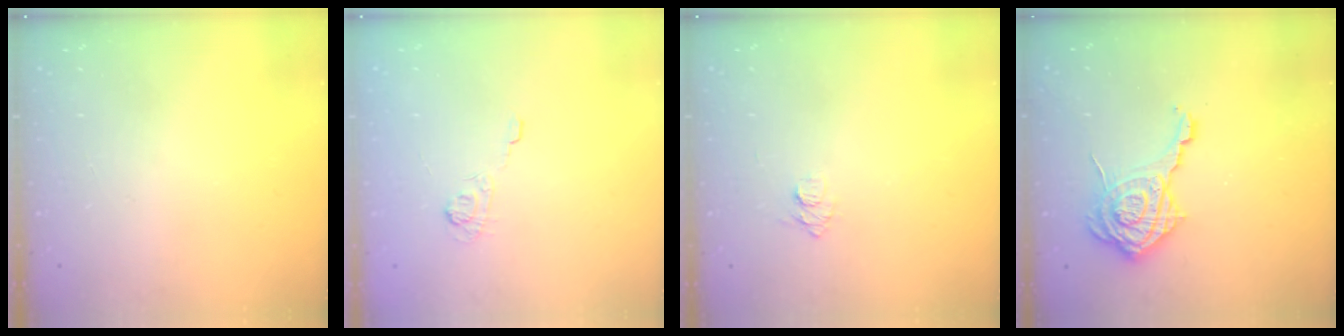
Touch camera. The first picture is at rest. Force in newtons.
{"total": 3.3, "press": 2.9, "slide": 1.6}
{"total": 6.4, "press": 6.4, "slide": 0.7}
{"total": 14.4, "press": 14.4, "slide": 0.9}